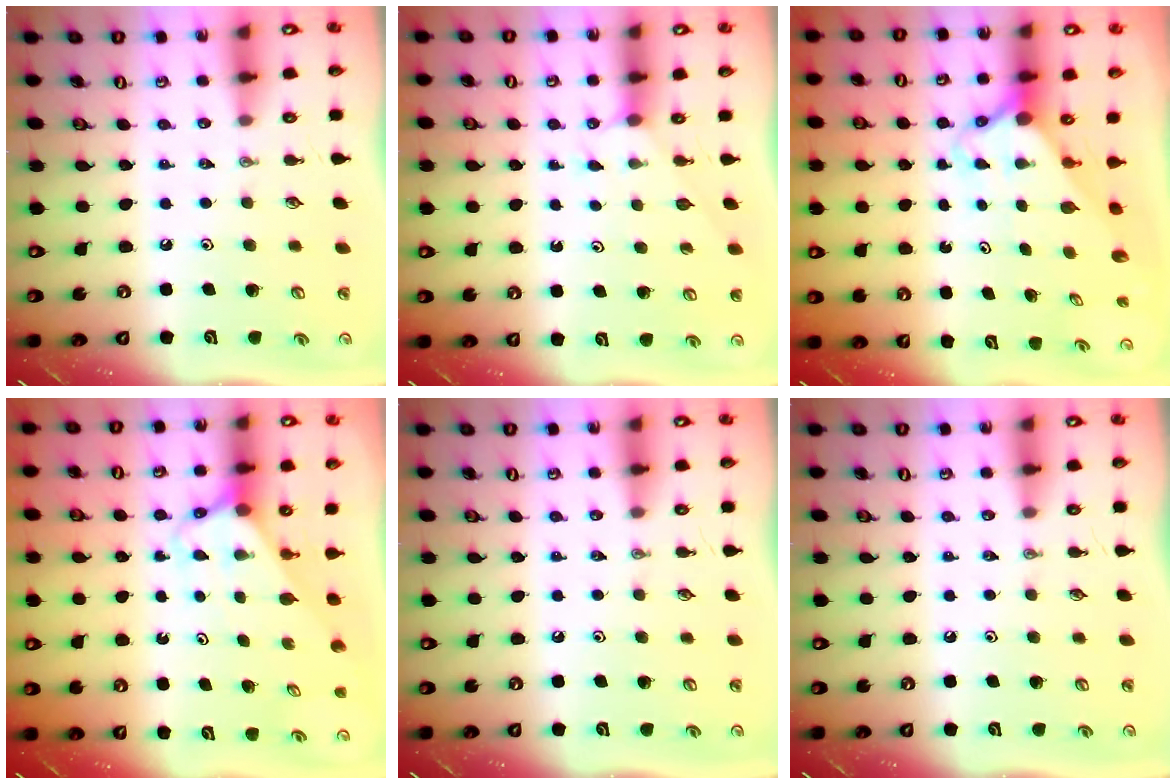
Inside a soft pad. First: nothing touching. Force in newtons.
{"total": 3.7, "press": 3.7, "slide": 0.4}
{"total": 2.7, "press": 2.7, "slide": 0.2}
{"total": 3.0, "press": 3.0, "slide": 0.2}
{"total": 0.0}
{"total": 0.0}